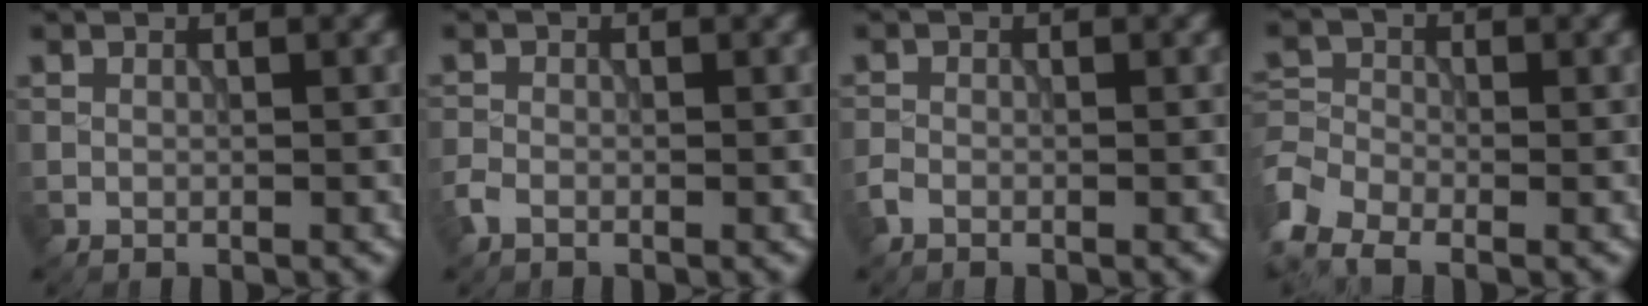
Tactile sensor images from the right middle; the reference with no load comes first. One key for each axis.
{"total": 1.1, "fx": -0.8, "fy": 0.6, "fz": 0.5, "tx": -0.013, "ty": 0.000, "tz": -0.023}
{"total": 0.9, "fx": -0.6, "fy": 0.4, "fz": 0.3, "tx": -0.007, "ty": 0.000, "tz": -0.017}
{"total": 4.9, "fx": -3.2, "fy": 2.8, "fz": 2.5, "tx": -0.046, "ty": -0.012, "tz": -0.056}